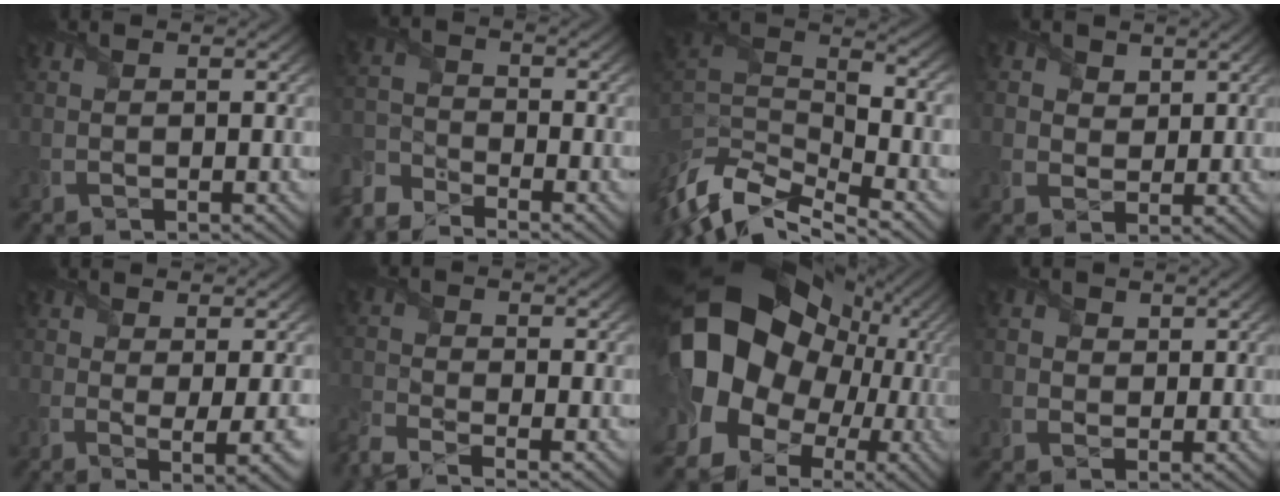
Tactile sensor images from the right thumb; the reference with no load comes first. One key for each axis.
{"total": 5.2, "fx": -4.8, "fy": 1.6, "fz": 1.3, "tx": -0.039, "ty": -0.009, "tz": -0.116}
{"total": 11.1, "fx": -6.4, "fy": 4.1, "fz": 8.0, "tx": -0.181, "ty": 0.000, "tz": -0.124}
{"total": 3.6, "fx": 1.8, "fy": 2.8, "fz": 1.2, "tx": -0.052, "ty": -0.006, "tz": 0.030}
{"total": 3.9, "fx": -0.3, "fy": 0.7, "fz": 3.8, "tx": -0.070, "ty": -0.012, "tz": -0.003}
{"total": 4.2, "fx": -3.6, "fy": 0.8, "fz": 2.1, "tx": -0.057, "ty": -0.014, "tz": -0.085}
{"total": 19.7, "fx": 0.5, "fy": 15.9, "fz": 11.5, "tx": -0.228, "ty": -0.029, "tz": 0.033}
{"total": 1.9, "fx": 0.6, "fy": 1.7, "fz": 0.3, "tx": -0.019, "ty": -0.001, "tz": 0.007}